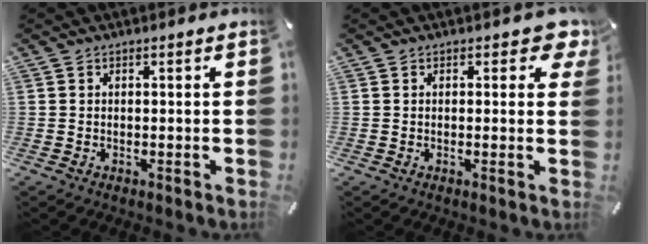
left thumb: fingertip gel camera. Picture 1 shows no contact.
{"total": 3.9, "force": [1.6, 2.0, 2.9], "torque": [-0.030, -0.004, 0.021]}